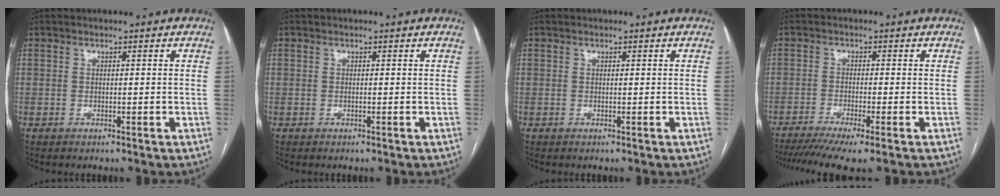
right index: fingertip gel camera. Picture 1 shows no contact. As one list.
[{"total": 0.0}, {"total": 0.0}, {"total": 8.9, "force": [-6.6, 0.2, 5.8], "torque": [-0.088, -0.014, -0.105]}]